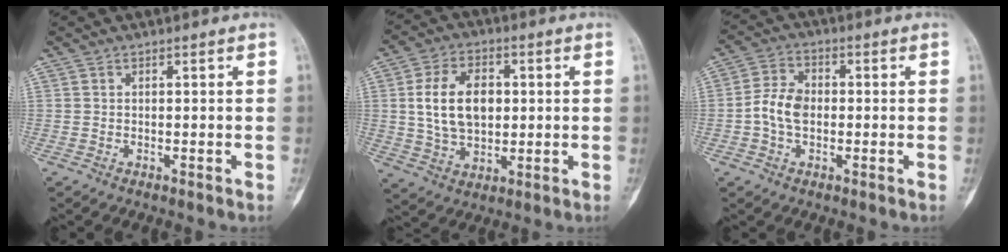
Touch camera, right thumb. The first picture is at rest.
{"total": 12.3, "force": [1.6, 8.1, 9.1], "torque": [-0.142, -0.001, 0.033]}
{"total": 6.7, "force": [-0.8, 4.6, 4.8], "torque": [-0.087, 0.018, -0.022]}